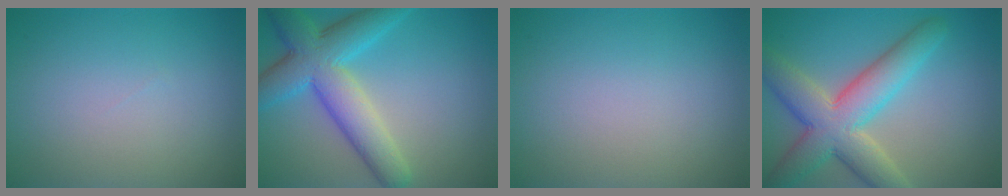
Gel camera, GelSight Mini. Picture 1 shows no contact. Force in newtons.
{"total": 7.9, "press": 7.9, "slide": 0.0}
{"total": 0.0}
{"total": 8.1, "press": 8.1, "slide": 0.5}